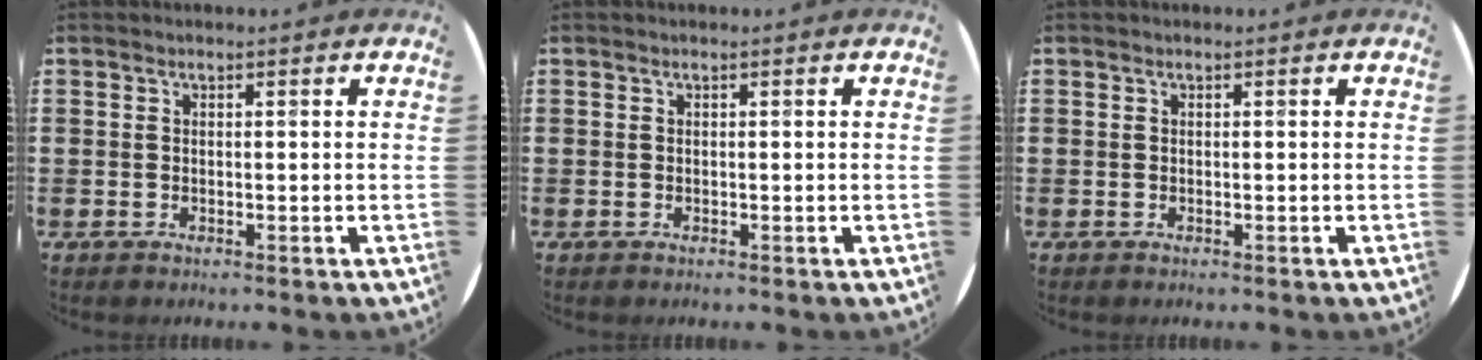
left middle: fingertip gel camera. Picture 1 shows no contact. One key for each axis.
{"total": 0.0}
{"total": 0.0}